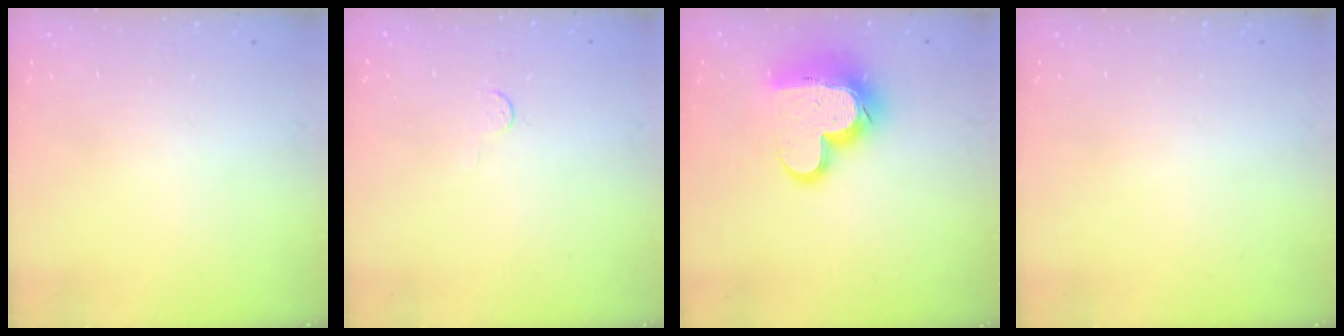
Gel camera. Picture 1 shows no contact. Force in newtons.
{"total": 2.8, "press": 2.8, "slide": 0.4}
{"total": 16.3, "press": 16.3, "slide": 1.1}
{"total": 0.0}